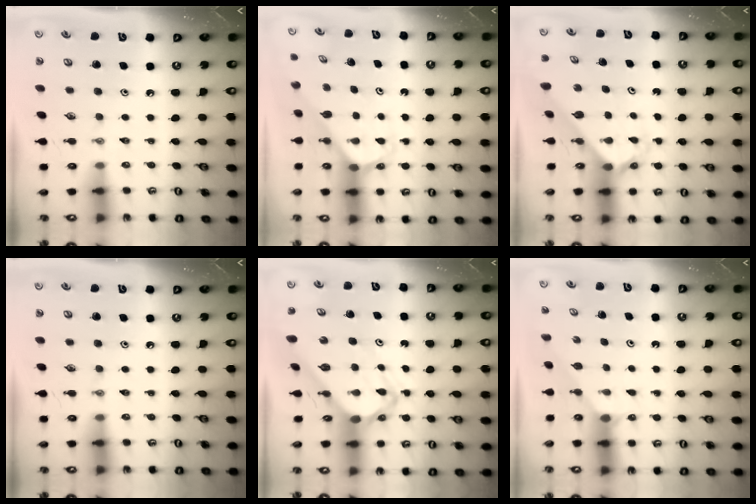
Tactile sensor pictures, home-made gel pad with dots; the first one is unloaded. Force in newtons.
{"total": 2.3, "press": 2.3, "slide": 0.2}
{"total": 2.1, "press": 2.1, "slide": 0.1}
{"total": 0.0}
{"total": 6.3, "press": 6.2, "slide": 0.5}
{"total": 1.4, "press": 1.4, "slide": 0.1}